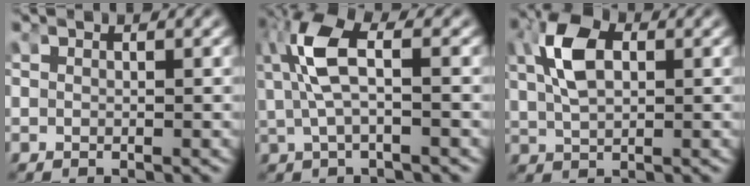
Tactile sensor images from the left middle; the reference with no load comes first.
{"total": 5.8, "force": [0.8, 2.7, 5.0], "torque": [-0.120, 0.009, 0.010]}
{"total": 5.7, "force": [1.3, 3.5, 4.3], "torque": [-0.103, 0.001, 0.023]}